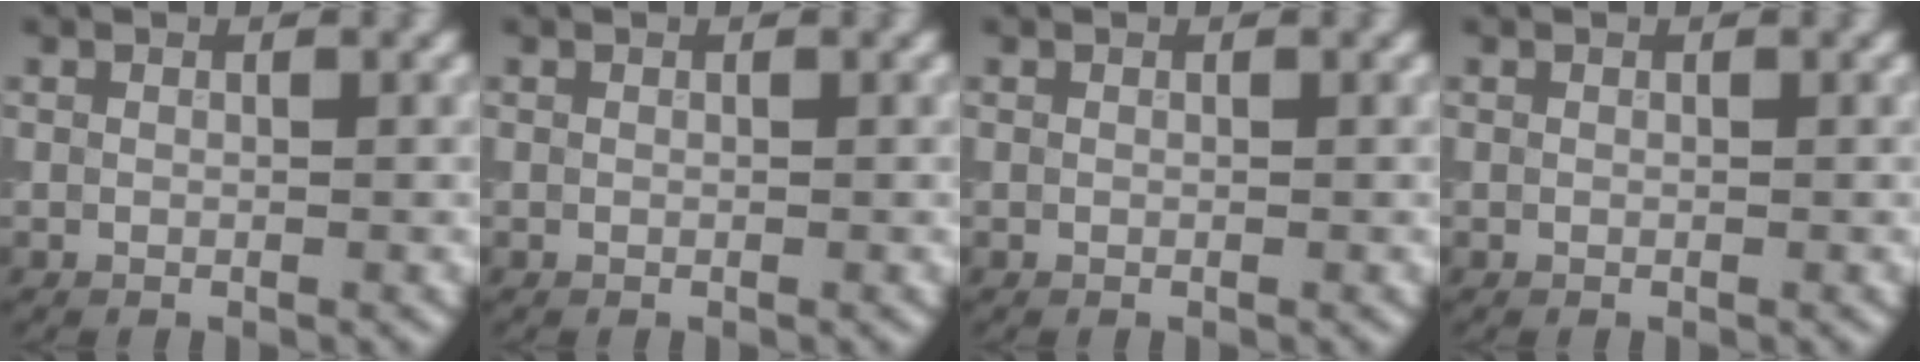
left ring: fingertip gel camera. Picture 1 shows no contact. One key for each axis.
{"total": 0.0}
{"total": 0.0}
{"total": 0.0}